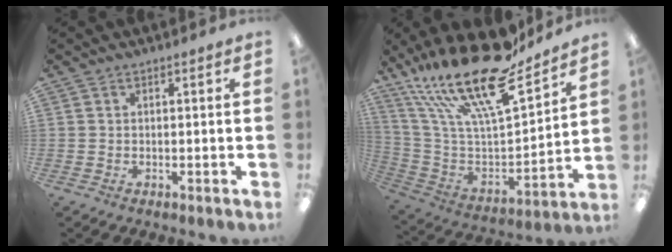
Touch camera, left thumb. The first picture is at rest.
{"total": 25.8, "force": [19.6, 7.6, 15.0], "torque": [-0.265, -0.138, 0.333]}